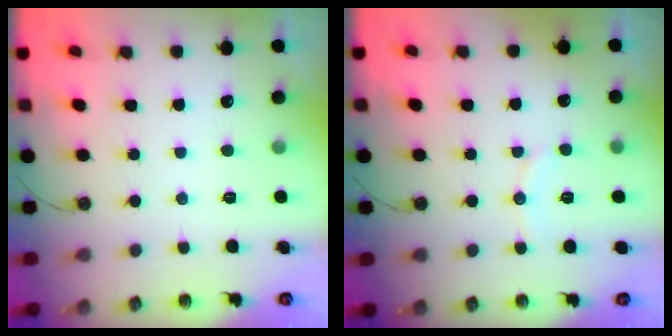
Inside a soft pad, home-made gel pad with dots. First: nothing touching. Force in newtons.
{"total": 5.5, "press": 5.5, "slide": 0.5}